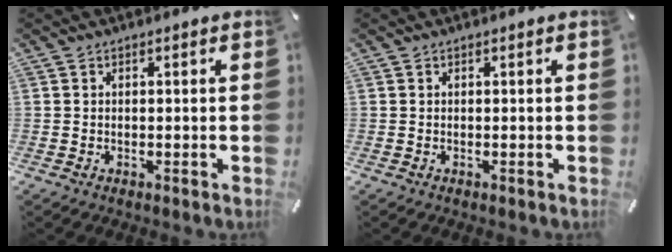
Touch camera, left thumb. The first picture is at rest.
{"total": 0.0}